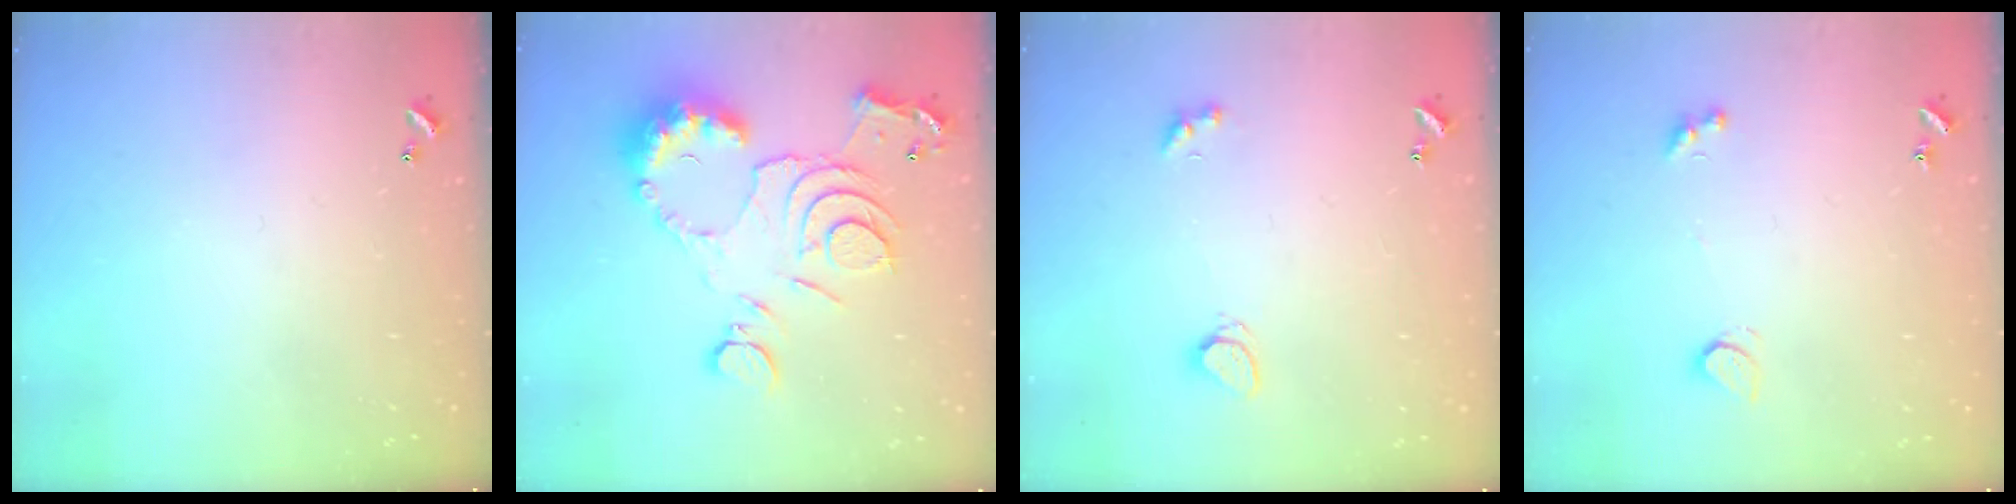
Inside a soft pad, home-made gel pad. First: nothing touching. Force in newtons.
{"total": 15.0, "press": 15.0, "slide": 1.6}
{"total": 3.2, "press": 3.2, "slide": 0.6}
{"total": 1.7, "press": 1.6, "slide": 0.6}